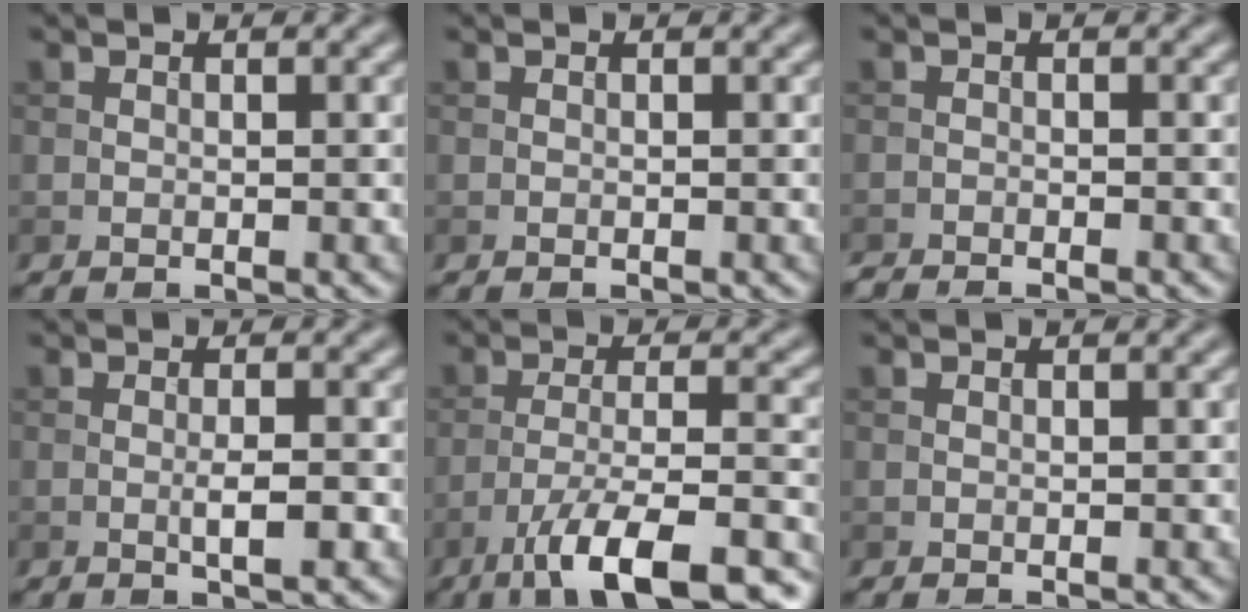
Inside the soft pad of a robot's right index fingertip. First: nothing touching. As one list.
[{"total": 0.0}, {"total": 1.4, "force": [-1.4, 0.0, 0.3], "torque": [-0.007, -0.004, -0.028]}, {"total": 2.1, "force": [-0.5, 0.3, 2.0], "torque": [-0.035, 0.000, -0.011]}, {"total": 10.8, "force": [-7.0, 2.6, 7.8], "torque": [-0.130, 0.001, -0.117]}, {"total": 0.0}]